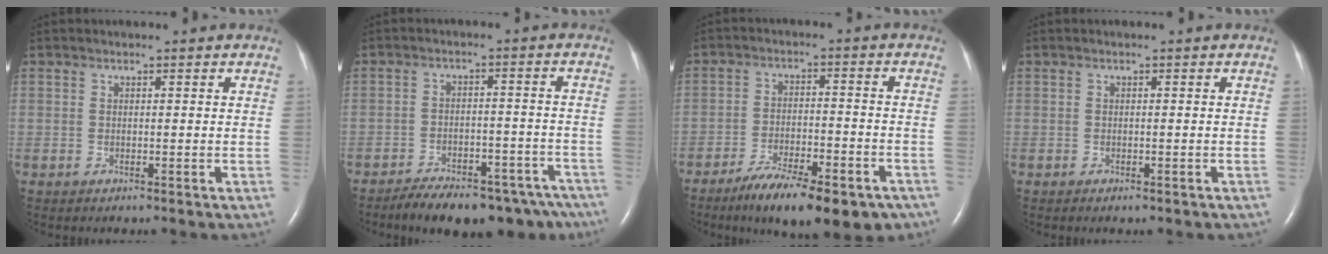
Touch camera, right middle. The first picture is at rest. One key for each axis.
{"total": 18.3, "fx": -15.2, "fy": 7.1, "fz": 7.4, "tx": -0.079, "ty": 0.018, "tz": -0.190}
{"total": 14.9, "fx": -10.8, "fy": 4.3, "fz": 9.3, "tx": -0.114, "ty": -0.004, "tz": -0.163}
{"total": 0.8, "fx": -0.6, "fy": 0.3, "fz": 0.4, "tx": -0.007, "ty": -0.001, "tz": -0.005}